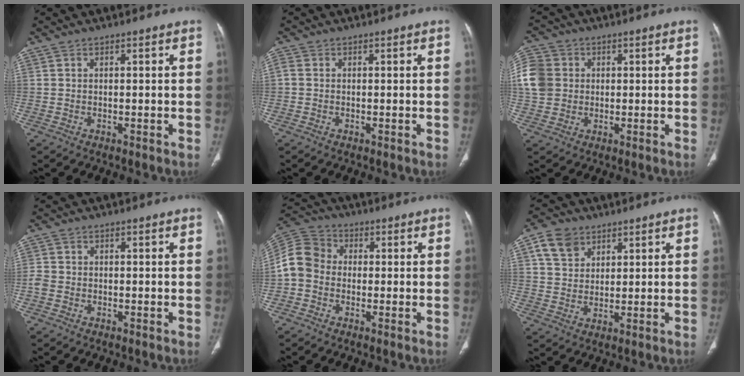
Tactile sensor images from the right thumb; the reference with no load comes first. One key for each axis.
{"total": 1.3, "fx": -0.3, "fy": 1.0, "fz": 0.7, "tx": -0.017, "ty": -0.001, "tz": -0.011}
{"total": 11.7, "fx": 1.1, "fy": 10.3, "fz": 5.4, "tx": -0.127, "ty": 0.024, "tz": 0.021}
{"total": 1.7, "fx": -0.7, "fy": 1.4, "fz": 0.7, "tx": -0.014, "ty": 0.002, "tz": -0.020}
{"total": 8.4, "fx": -0.9, "fy": 7.1, "fz": 4.3, "tx": -0.075, "ty": 0.029, "tz": -0.033}
{"total": 7.0, "fx": 3.7, "fy": 5.1, "fz": 3.0, "tx": -0.036, "ty": -0.011, "tz": 0.072}